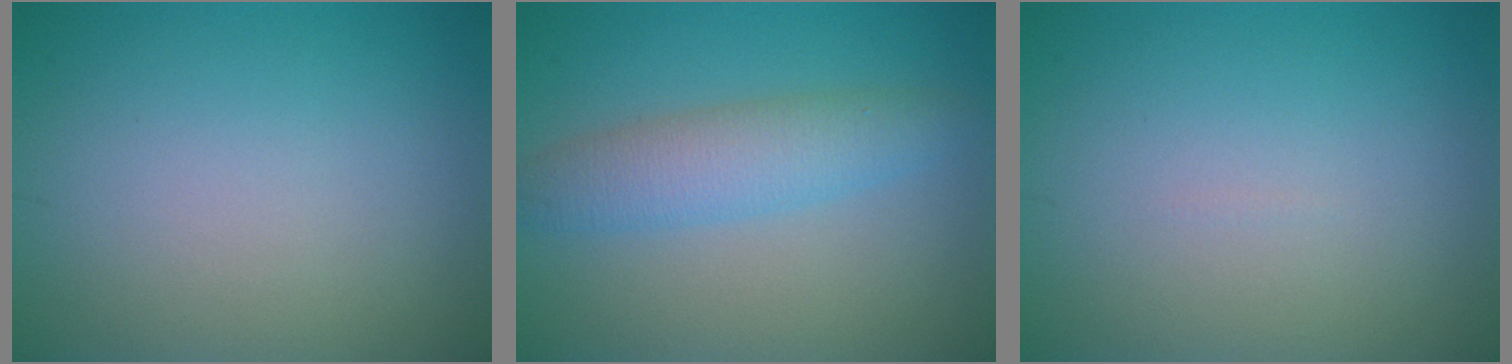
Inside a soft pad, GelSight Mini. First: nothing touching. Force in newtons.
{"total": 4.0, "press": 4.0, "slide": 0.1}
{"total": 0.0}